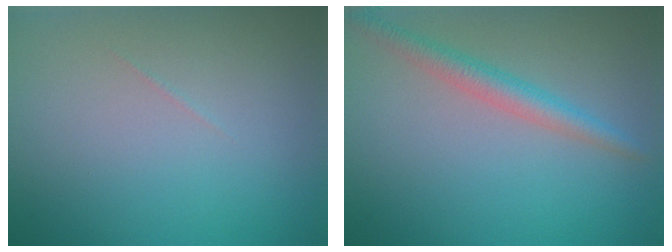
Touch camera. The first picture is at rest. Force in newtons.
{"total": 2.8, "press": 2.8, "slide": 0.1}